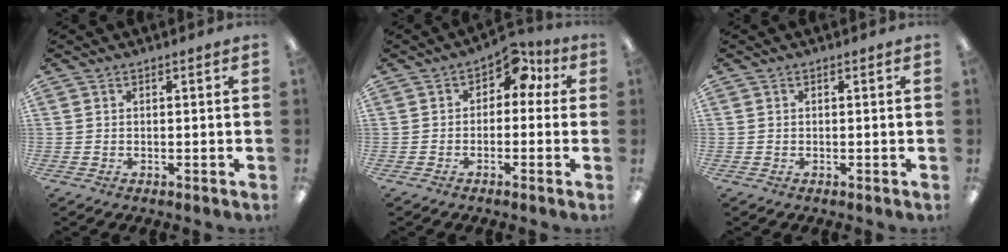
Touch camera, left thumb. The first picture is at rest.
{"total": 6.5, "force": [1.6, 4.5, 4.4], "torque": [-0.056, -0.002, 0.024]}
{"total": 0.0}